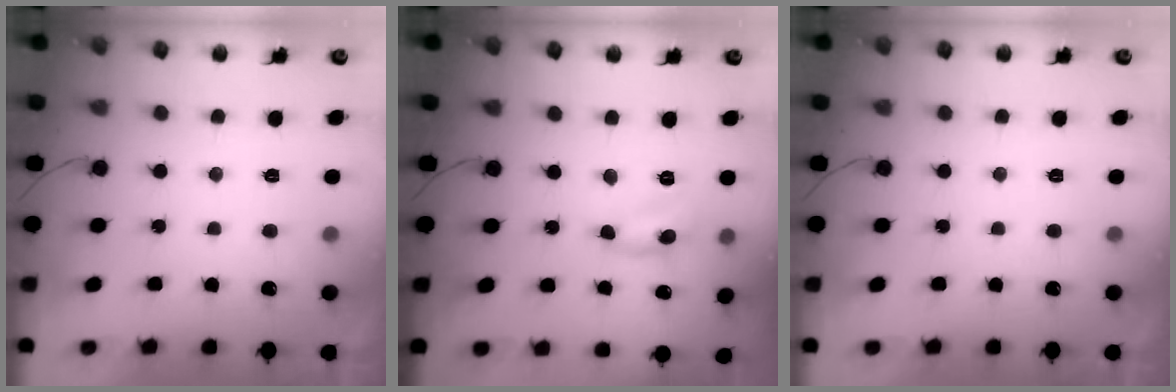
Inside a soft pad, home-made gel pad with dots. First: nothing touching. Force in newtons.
{"total": 3.8, "press": 3.8, "slide": 0.2}
{"total": 0.0}